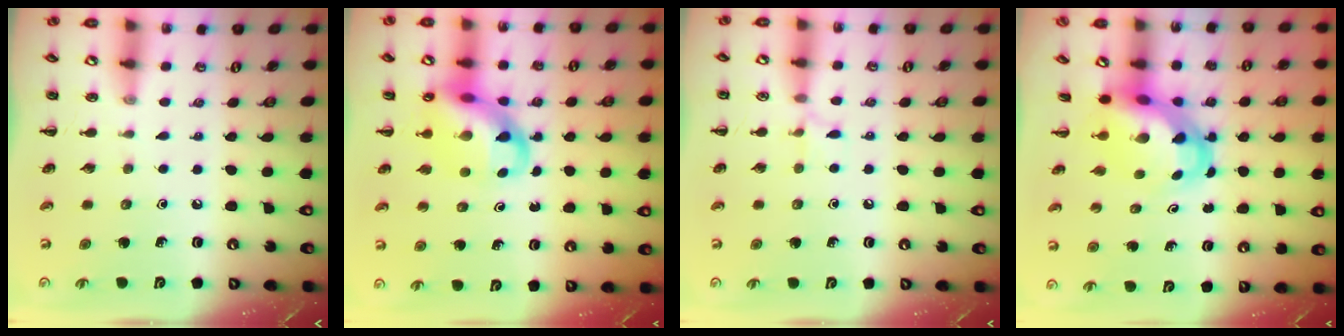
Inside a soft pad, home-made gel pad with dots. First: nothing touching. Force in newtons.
{"total": 11.7, "press": 11.4, "slide": 2.9}
{"total": 4.5, "press": 4.3, "slide": 1.6}
{"total": 5.6, "press": 5.3, "slide": 1.5}